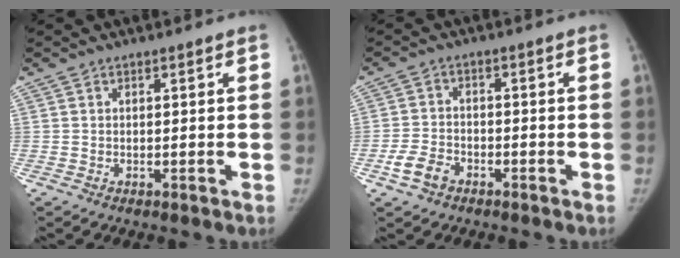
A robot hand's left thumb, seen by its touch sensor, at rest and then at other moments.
{"total": 4.9, "force": [-2.7, 3.3, 2.4], "torque": [-0.045, 0.017, -0.050]}